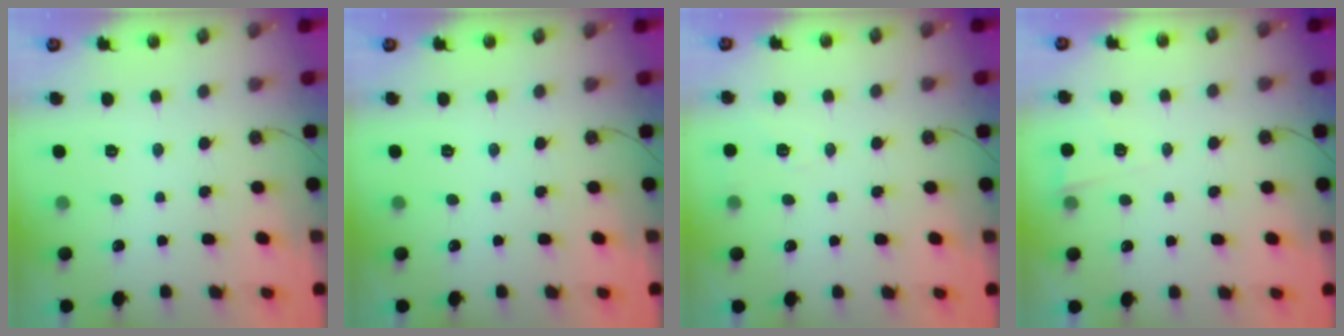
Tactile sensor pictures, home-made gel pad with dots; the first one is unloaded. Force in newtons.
{"total": 0.0}
{"total": 5.1, "press": 4.9, "slide": 1.4}
{"total": 3.0, "press": 2.8, "slide": 1.1}